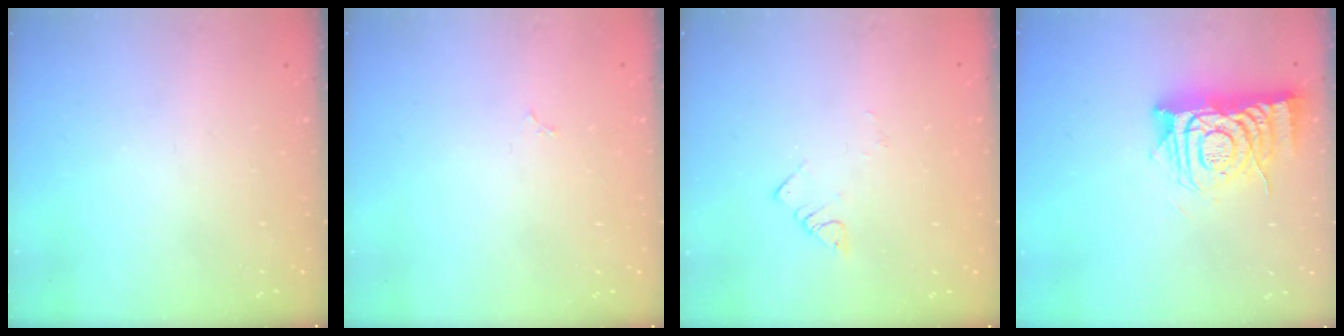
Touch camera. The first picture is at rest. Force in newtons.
{"total": 2.9, "press": 2.9, "slide": 0.4}
{"total": 2.8, "press": 2.8, "slide": 0.3}
{"total": 11.3, "press": 11.2, "slide": 1.2}